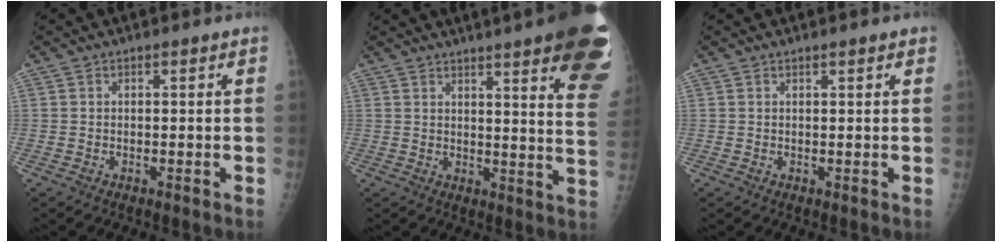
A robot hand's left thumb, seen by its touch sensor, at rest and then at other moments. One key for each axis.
{"total": 22.9, "fx": 14.7, "fy": 3.5, "fz": 17.2, "tx": -0.166, "ty": -0.055, "tz": 0.169}
{"total": 1.3, "fx": 0.9, "fy": 0.2, "fz": 0.9, "tx": -0.010, "ty": 0.000, "tz": 0.012}